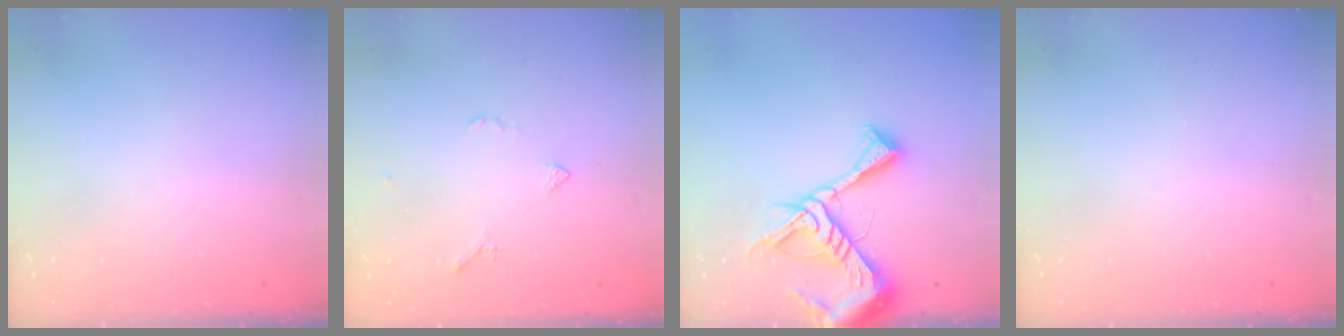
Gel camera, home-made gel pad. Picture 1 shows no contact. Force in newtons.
{"total": 3.8, "press": 3.7, "slide": 0.7}
{"total": 13.8, "press": 13.8, "slide": 1.3}
{"total": 0.0}